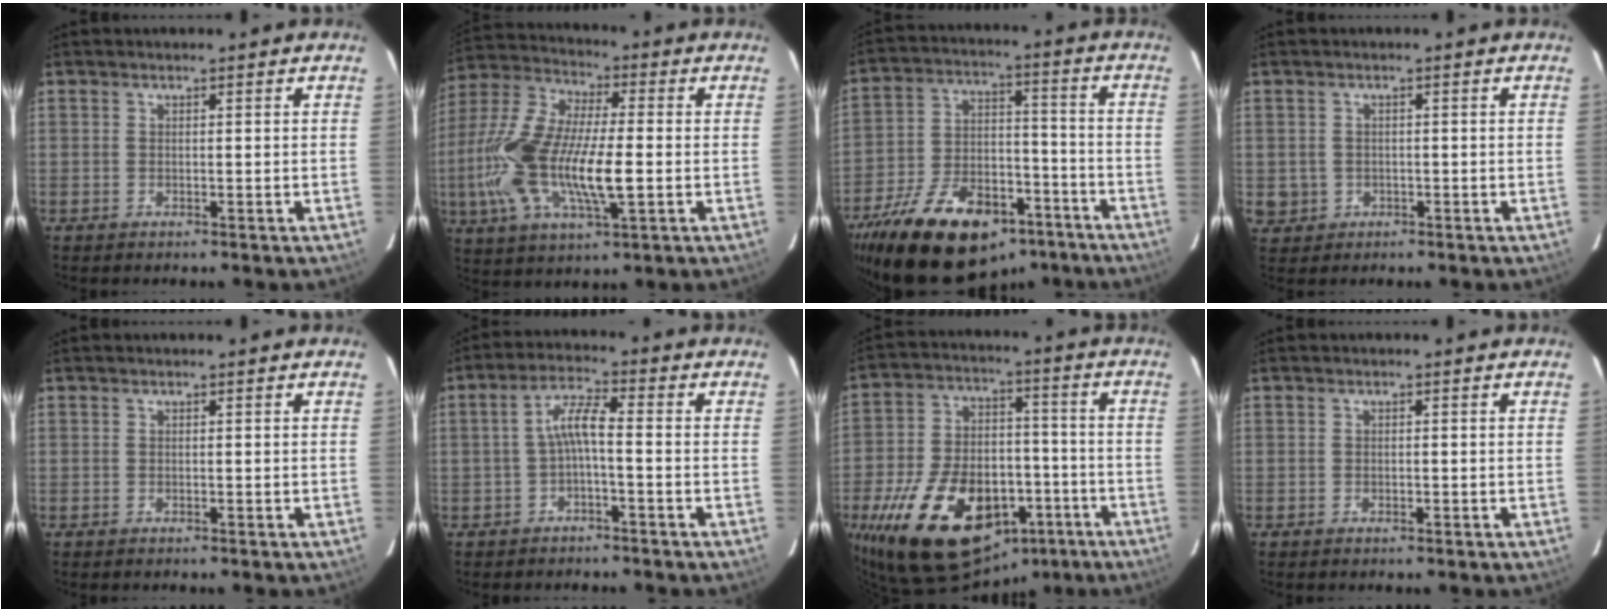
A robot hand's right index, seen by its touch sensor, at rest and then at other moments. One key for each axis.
{"total": 19.8, "fx": -3.1, "fy": 6.6, "fz": 18.4, "tx": -0.380, "ty": -0.005, "tz": -0.066}
{"total": 25.8, "fx": -17.8, "fy": 12.5, "fz": 13.8, "tx": -0.274, "ty": -0.001, "tz": -0.267}
{"total": 3.4, "fx": -0.6, "fy": 3.3, "fz": 0.7, "tx": -0.022, "ty": 0.001, "tz": 0.003}
{"total": 0.0}
{"total": 4.7, "fx": -1.4, "fy": 0.7, "fz": 4.4, "tx": -0.096, "ty": 0.014, "tz": -0.027}
{"total": 27.7, "fx": -14.2, "fy": 15.9, "fz": 17.8, "tx": -0.357, "ty": 0.002, "tz": -0.203}
{"total": 0.8, "fx": -0.6, "fy": 0.4, "fz": 0.3, "tx": -0.007, "ty": 0.001, "tz": -0.009}